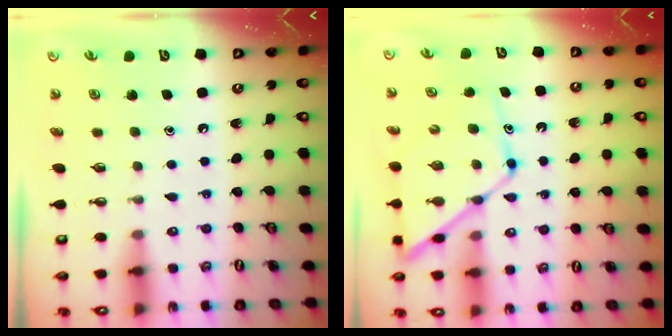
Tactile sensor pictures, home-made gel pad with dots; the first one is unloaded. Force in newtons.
{"total": 12.3, "press": 12.2, "slide": 1.0}